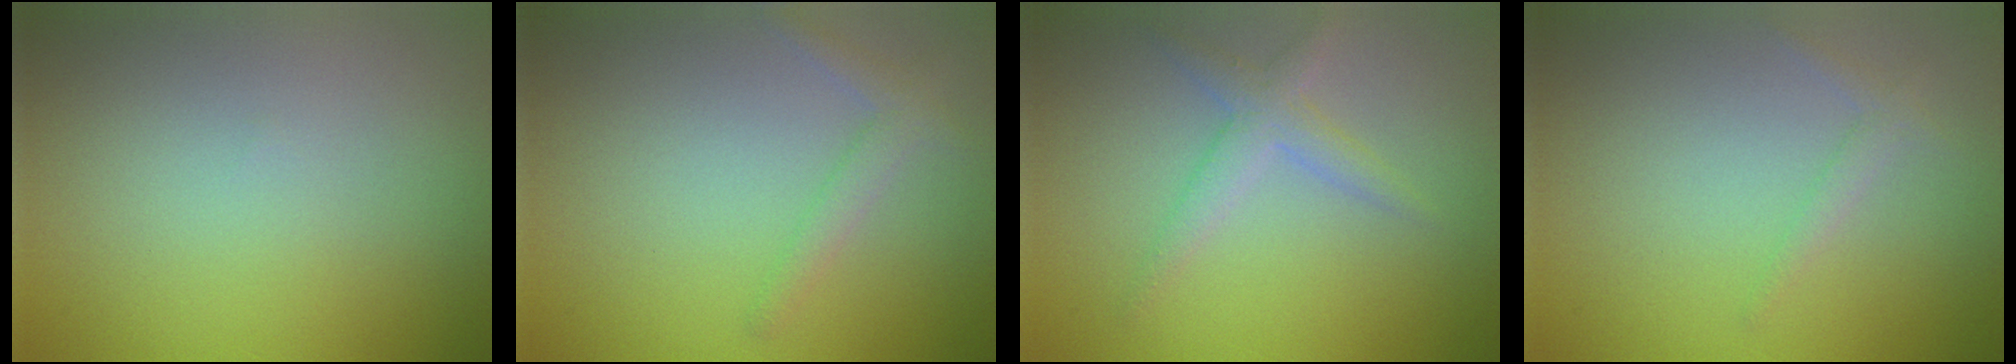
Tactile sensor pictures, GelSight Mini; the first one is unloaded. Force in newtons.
{"total": 1.8, "press": 1.7, "slide": 0.1}
{"total": 2.3, "press": 2.3, "slide": 0.1}
{"total": 1.1, "press": 1.1, "slide": 0.1}